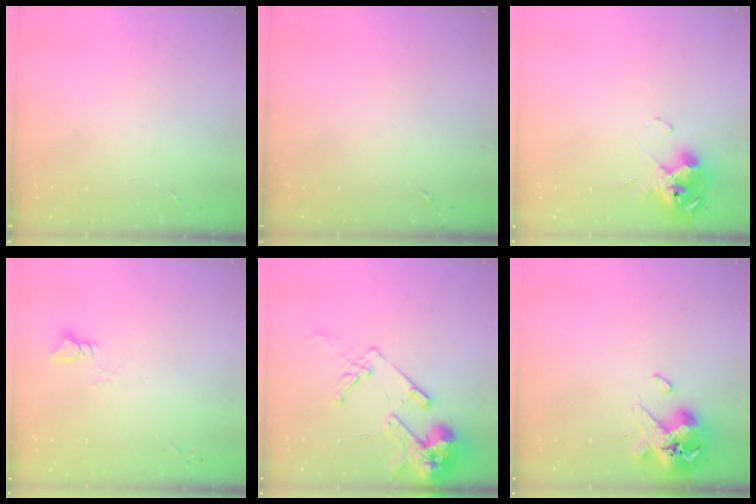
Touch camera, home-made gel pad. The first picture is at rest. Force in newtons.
{"total": 0.0}
{"total": 11.9, "press": 11.8, "slide": 1.4}
{"total": 2.9, "press": 2.9, "slide": 0.2}
{"total": 15.8, "press": 15.6, "slide": 2.0}
{"total": 13.9, "press": 13.8, "slide": 2.0}